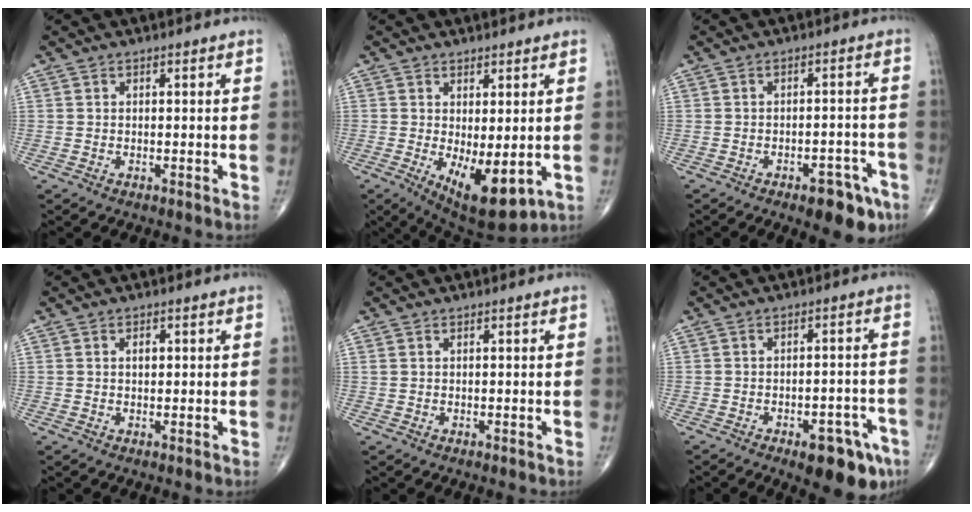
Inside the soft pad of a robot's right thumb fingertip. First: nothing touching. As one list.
[{"total": 10.4, "force": [-1.9, 4.2, 9.3], "torque": [-0.134, -0.022, -0.010]}, {"total": 8.0, "force": [-4.7, 3.5, 5.5], "torque": [-0.050, 0.028, -0.056]}, {"total": 1.6, "force": [0.4, 1.0, 1.2], "torque": [-0.016, 0.000, 0.007]}, {"total": 0.6, "force": [0.4, 0.3, 0.4], "torque": [-0.009, 0.007, 0.009]}, {"total": 10.4, "force": [-5.7, 4.4, 7.5], "torque": [-0.073, 0.030, -0.069]}]